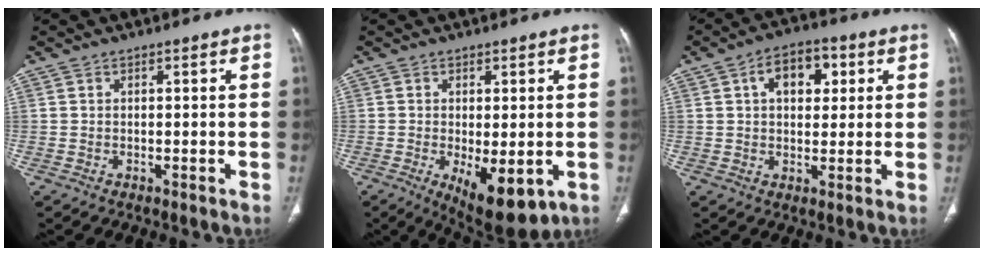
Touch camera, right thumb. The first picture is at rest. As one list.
[{"total": 10.7, "force": [-3.2, 4.6, 9.1], "torque": [-0.124, -0.017, -0.033]}, {"total": 8.8, "force": [2.7, 5.6, 6.3], "torque": [-0.066, 0.007, 0.038]}]